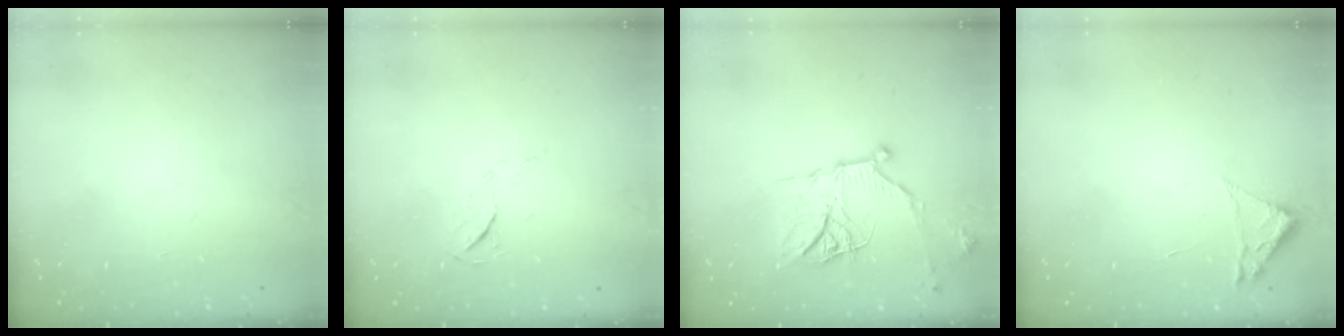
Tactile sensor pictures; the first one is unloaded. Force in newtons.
{"total": 4.9, "press": 4.9, "slide": 0.5}
{"total": 14.7, "press": 14.7, "slide": 0.2}
{"total": 1.8, "press": 1.8, "slide": 0.2}